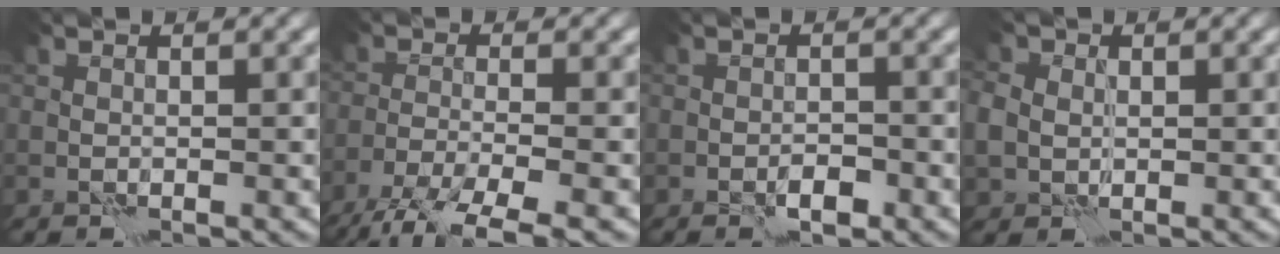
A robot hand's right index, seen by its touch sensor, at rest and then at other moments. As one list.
[{"total": 6.5, "force": [-4.8, 1.2, 4.1], "torque": [-0.074, -0.009, -0.091]}, {"total": 1.5, "force": [-0.9, 0.6, 1.0], "torque": [-0.012, 0.004, -0.014]}, {"total": 2.7, "force": [0.5, 2.3, 1.3], "torque": [-0.030, 0.005, 0.007]}]